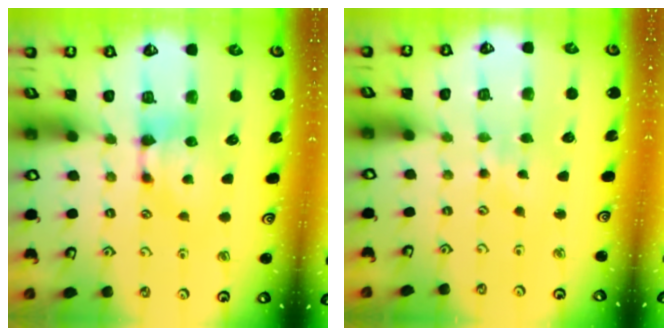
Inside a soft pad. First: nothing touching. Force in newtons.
{"total": 2.2, "press": 2.1, "slide": 0.4}